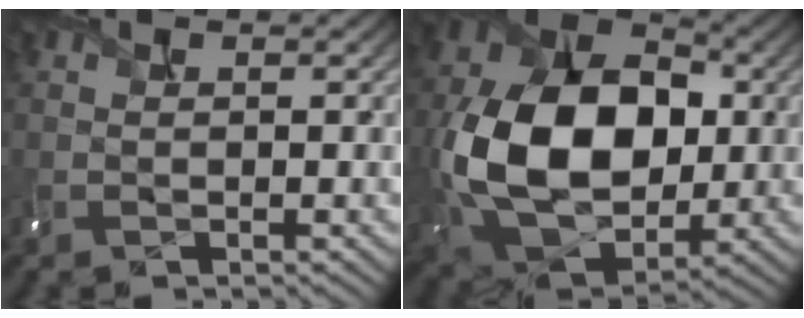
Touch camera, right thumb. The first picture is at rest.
{"total": 15.7, "force": [-0.6, 11.1, 11.0], "torque": [-0.226, -0.004, -0.003]}